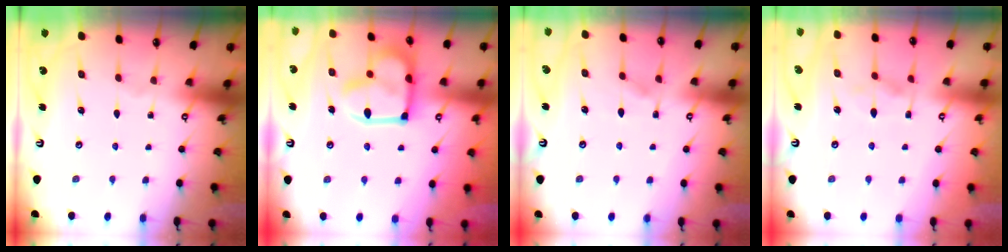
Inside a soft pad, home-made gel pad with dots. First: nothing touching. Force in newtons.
{"total": 18.2, "press": 18.2, "slide": 1.0}
{"total": 4.8, "press": 4.8, "slide": 0.5}
{"total": 2.0, "press": 1.4, "slide": 1.4}